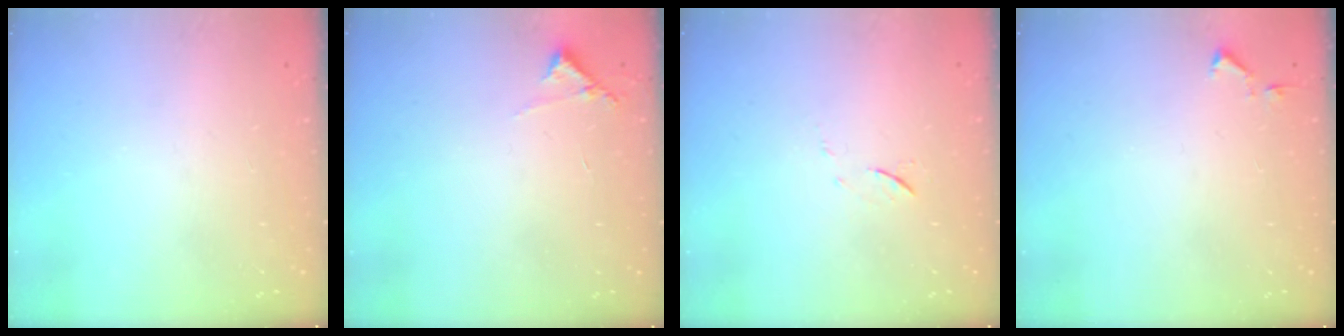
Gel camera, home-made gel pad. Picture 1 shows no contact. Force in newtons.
{"total": 4.3, "press": 4.3, "slide": 0.2}
{"total": 5.2, "press": 5.1, "slide": 0.7}
{"total": 3.1, "press": 3.1, "slide": 0.6}